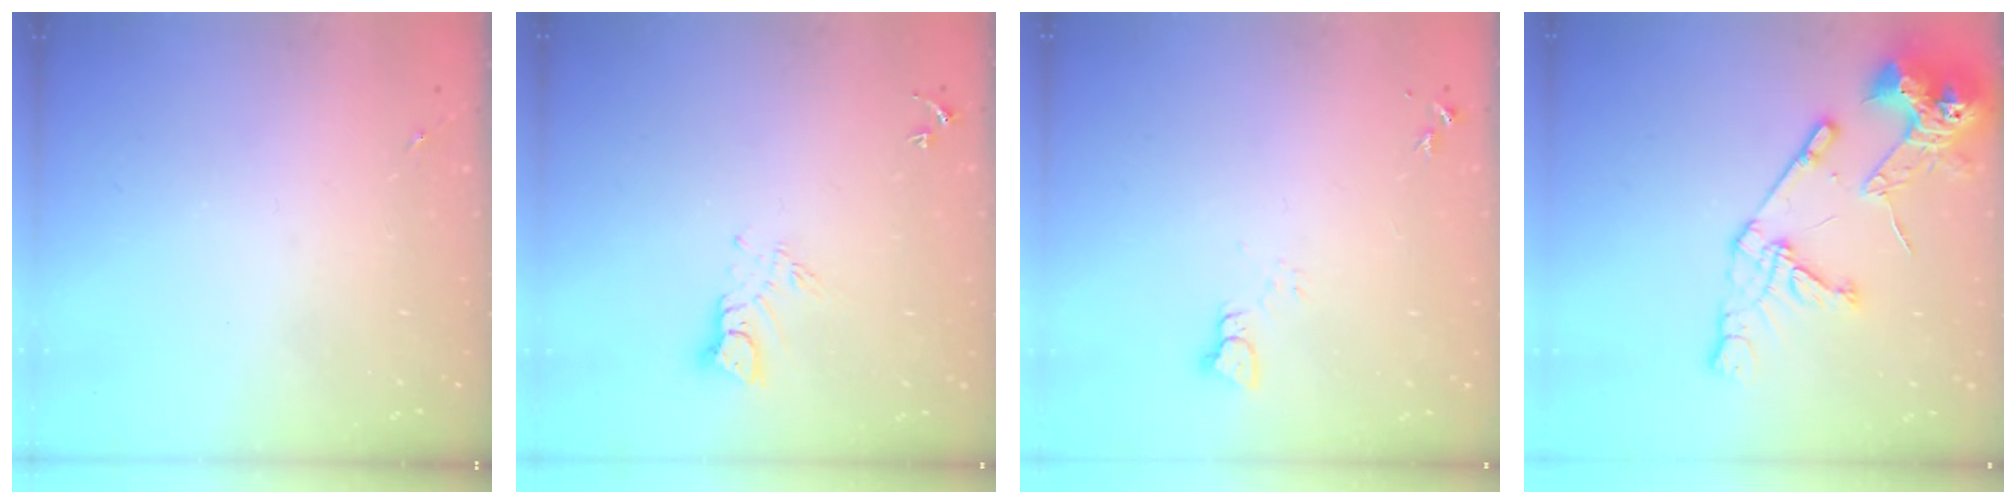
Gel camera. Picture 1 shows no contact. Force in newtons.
{"total": 5.7, "press": 5.7, "slide": 0.5}
{"total": 2.2, "press": 2.2, "slide": 0.2}
{"total": 17.1, "press": 17.0, "slide": 2.1}